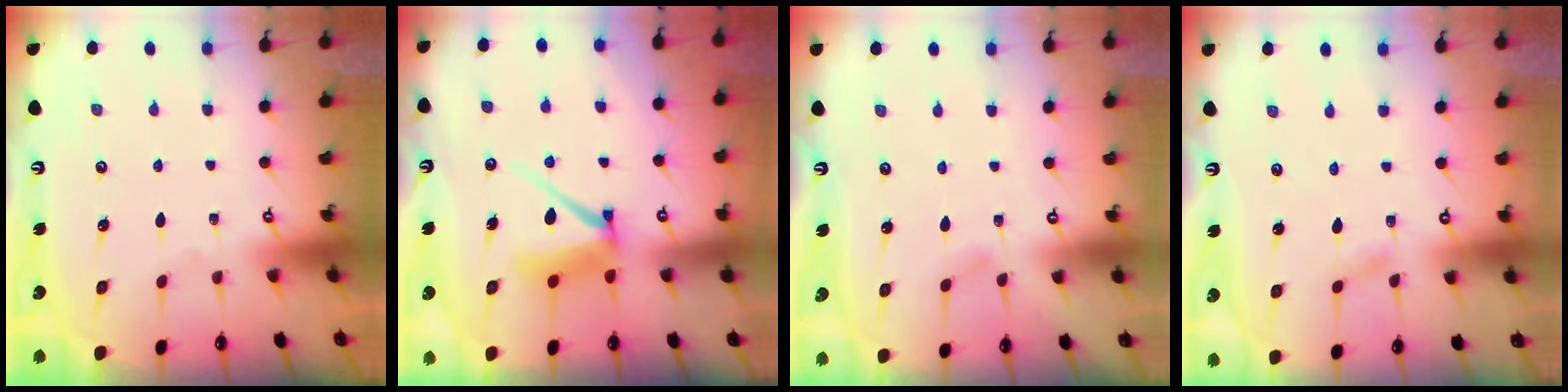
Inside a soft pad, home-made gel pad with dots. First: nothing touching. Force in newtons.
{"total": 8.8, "press": 8.7, "slide": 0.9}
{"total": 2.0, "press": 2.0, "slide": 0.2}
{"total": 1.4, "press": 1.4, "slide": 0.1}